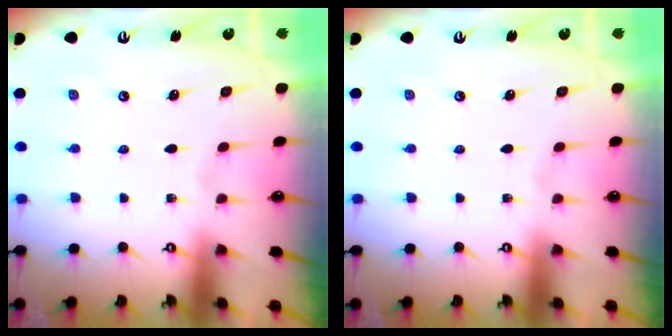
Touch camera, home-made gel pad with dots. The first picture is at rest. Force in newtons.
{"total": 0.0}